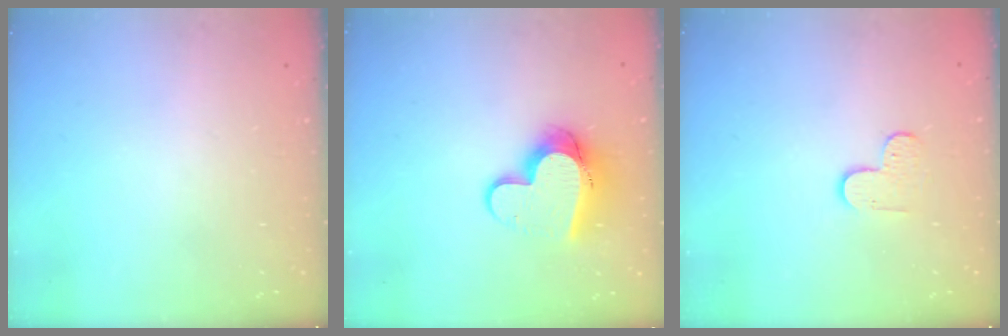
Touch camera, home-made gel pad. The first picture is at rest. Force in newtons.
{"total": 11.5, "press": 11.4, "slide": 1.2}
{"total": 3.7, "press": 3.7, "slide": 0.4}